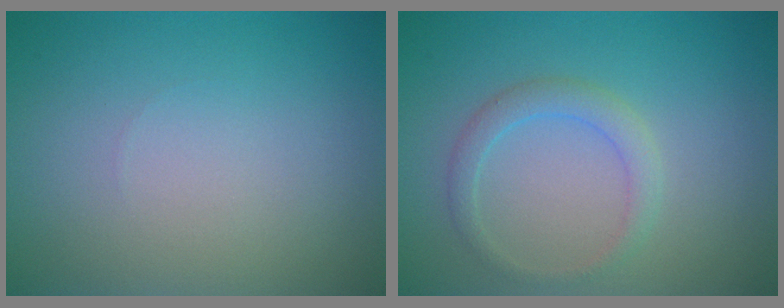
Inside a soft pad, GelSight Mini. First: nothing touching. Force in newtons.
{"total": 2.0, "press": 2.0, "slide": 0.3}